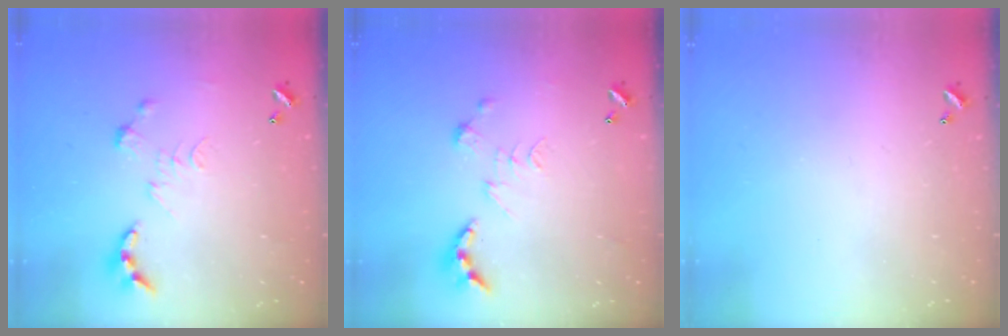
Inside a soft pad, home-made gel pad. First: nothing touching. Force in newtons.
{"total": 0.8, "press": 0.8, "slide": 0.3}
{"total": 0.0}